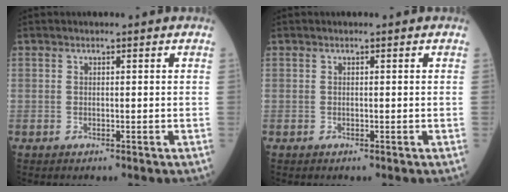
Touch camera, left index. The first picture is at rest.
{"total": 0.0}